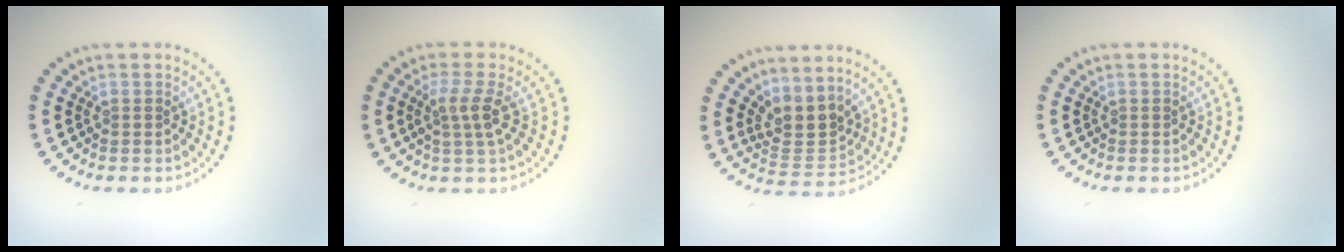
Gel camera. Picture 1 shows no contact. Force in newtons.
{"total": 2.5, "press": 2.1, "slide": 1.4}
{"total": 3.2, "press": 2.4, "slide": 2.0}
{"total": 0.0}